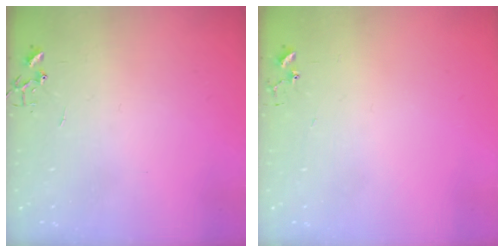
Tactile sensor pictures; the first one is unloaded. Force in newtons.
{"total": 3.1, "press": 3.1, "slide": 0.3}